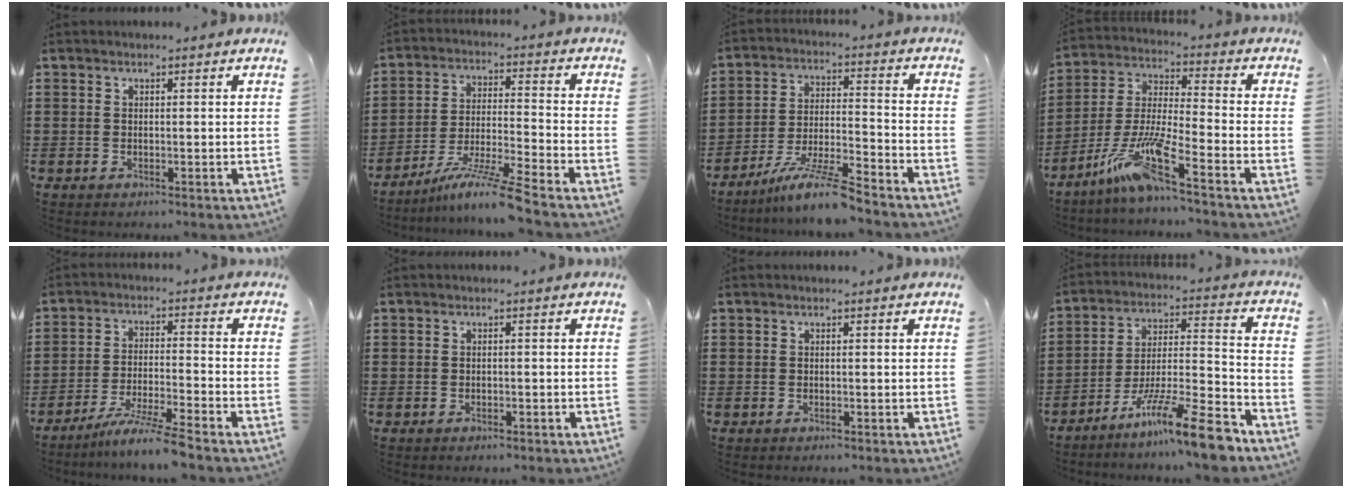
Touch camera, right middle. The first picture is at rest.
{"total": 9.3, "force": [-7.6, -0.8, 5.4], "torque": [-0.101, -0.010, -0.147]}
{"total": 9.2, "force": [-7.6, 0.4, 5.2], "torque": [-0.102, 0.001, -0.145]}
{"total": 10.2, "force": [-7.0, 0.5, 7.4], "torque": [-0.170, -0.017, -0.142]}
{"total": 6.9, "force": [-6.0, -0.8, 3.3], "torque": [-0.062, -0.020, -0.112]}
{"total": 0.8, "force": [-0.7, 0.2, 0.2], "torque": [-0.006, -0.002, -0.014]}
{"total": 0.0}
{"total": 13.5, "force": [-10.1, 0.8, 8.9], "torque": [-0.137, 0.026, -0.181]}